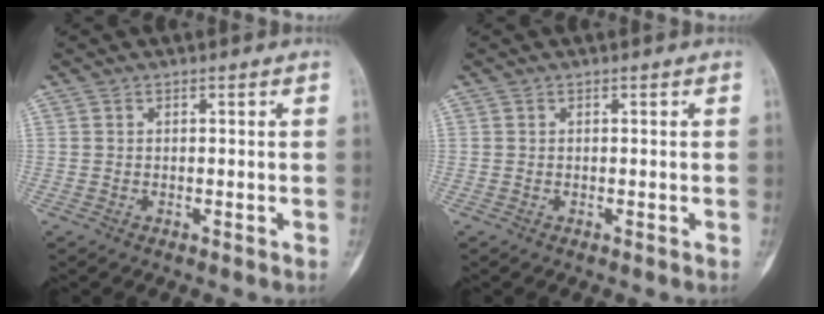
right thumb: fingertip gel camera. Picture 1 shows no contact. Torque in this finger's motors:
{"motor_torque": [0.45, 0.26, 0.02, -0.20, 0.08]}